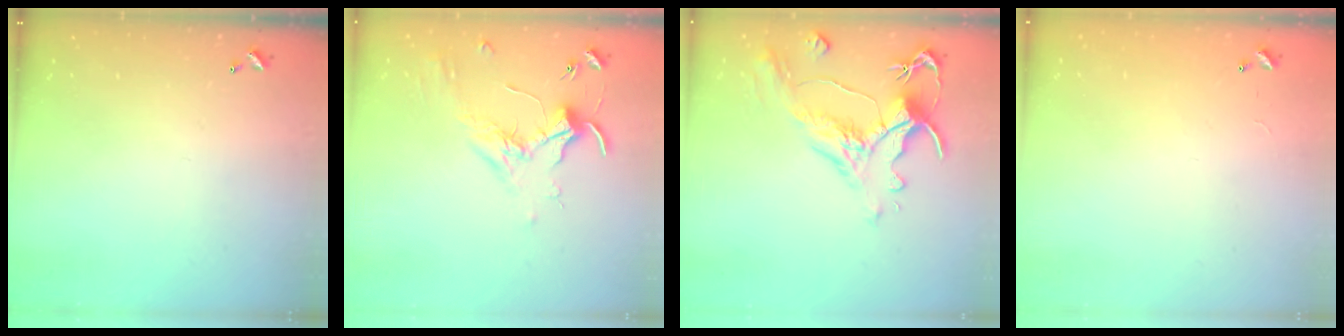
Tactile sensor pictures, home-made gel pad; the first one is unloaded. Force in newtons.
{"total": 1.7, "press": 1.7, "slide": 0.4}
{"total": 1.5, "press": 0.1, "slide": 1.5}
{"total": 7.2, "press": 7.2, "slide": 0.5}